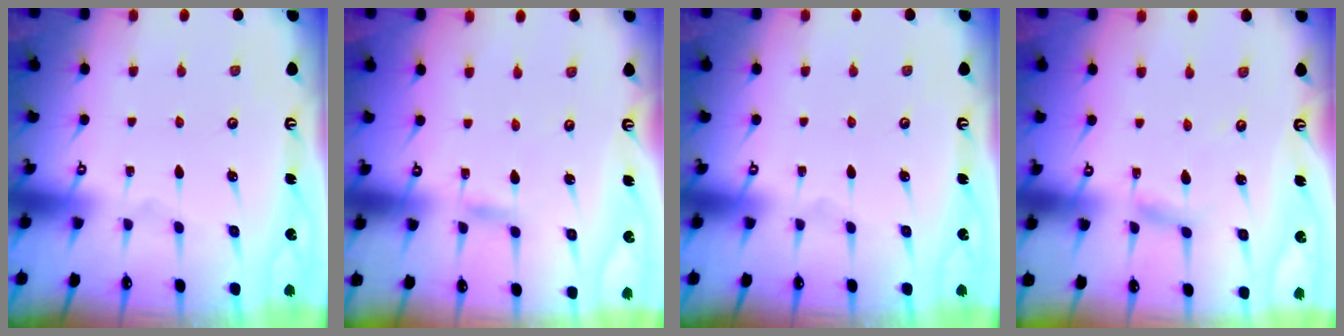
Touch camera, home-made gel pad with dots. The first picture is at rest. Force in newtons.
{"total": 1.9, "press": 1.9, "slide": 0.1}
{"total": 0.0}
{"total": 3.0, "press": 3.0, "slide": 0.1}